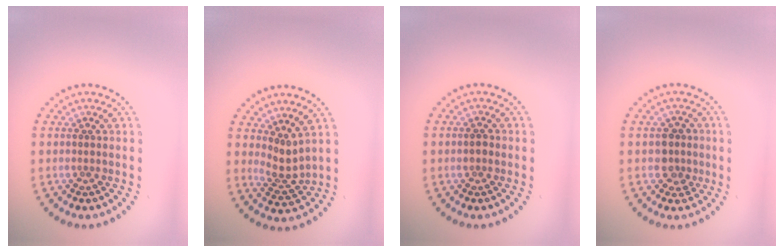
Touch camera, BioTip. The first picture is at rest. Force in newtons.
{"total": 2.4, "press": 1.6, "slide": 1.8}
{"total": 1.0, "press": 1.0, "slide": 0.1}
{"total": 2.2, "press": 2.0, "slide": 1.0}